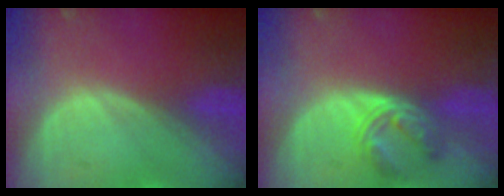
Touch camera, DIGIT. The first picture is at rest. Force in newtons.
{"total": 5.5, "press": 5.0, "slide": 2.3}